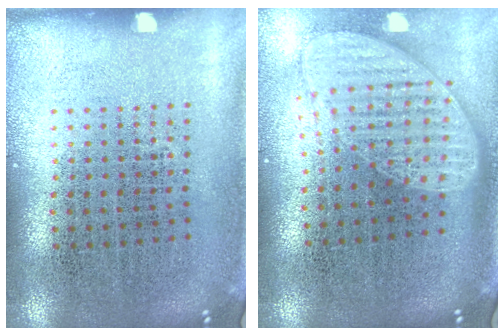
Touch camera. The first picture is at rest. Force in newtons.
{"total": 1.9, "press": 1.5, "slide": 1.2}